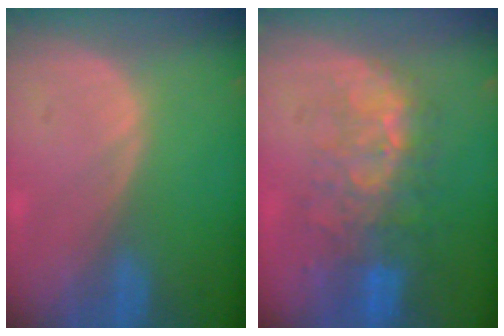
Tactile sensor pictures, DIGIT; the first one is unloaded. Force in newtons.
{"total": 10.0, "press": 8.6, "slide": 5.2}